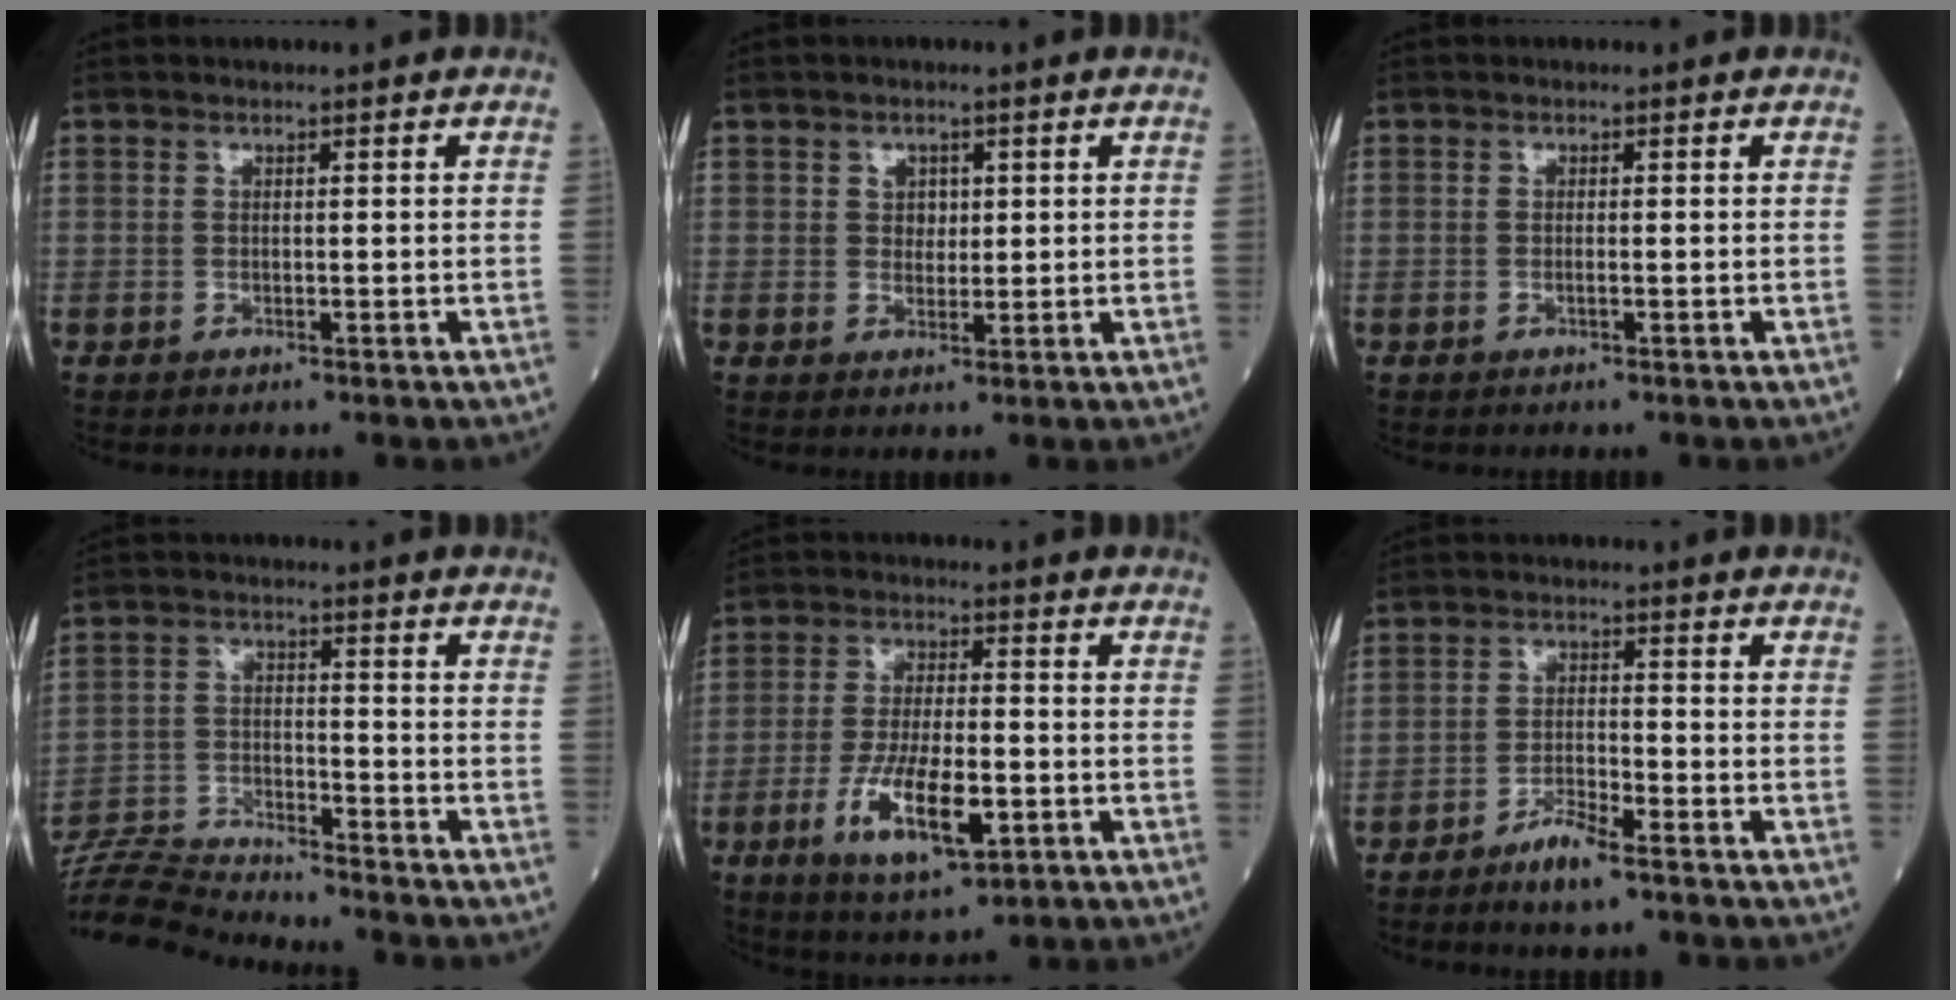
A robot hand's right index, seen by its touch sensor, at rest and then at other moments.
{"total": 2.2, "force": [0.7, 1.7, 1.3], "torque": [-0.015, 0.000, 0.011]}
{"total": 0.6, "force": [-0.2, -0.1, 0.5], "torque": [-0.013, -0.001, -0.004]}
{"total": 10.3, "force": [-10.2, -0.8, 0.9], "torque": [-0.018, -0.001, -0.191]}
{"total": 11.2, "force": [-3.9, 3.0, 10.0], "torque": [-0.197, -0.014, -0.065]}
{"total": 3.1, "force": [-2.3, 0.5, 2.0], "torque": [-0.037, 0.000, -0.042]}